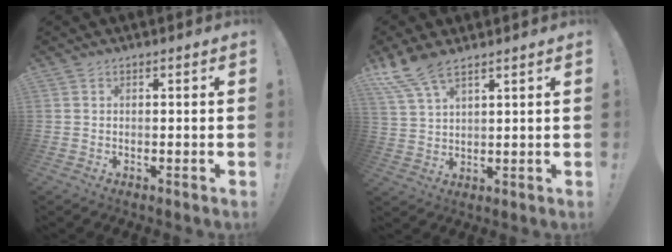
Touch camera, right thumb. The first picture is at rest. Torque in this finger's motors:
{"motor_torque": [0.10, 0.10, 0.05, 0.05, 0.04]}